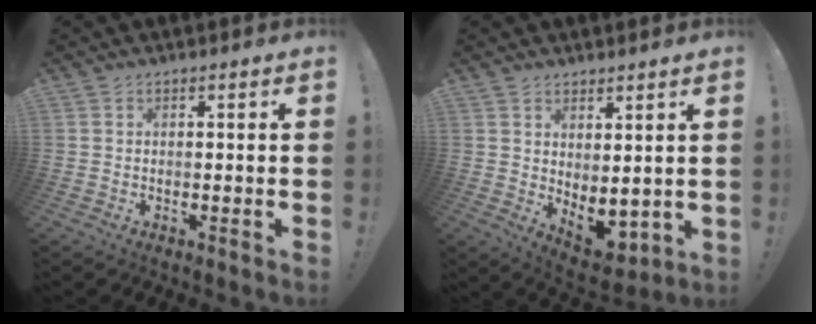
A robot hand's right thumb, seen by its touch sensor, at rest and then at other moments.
{"total": 5.6, "force": [1.3, 3.6, 4.1], "torque": [-0.041, -0.028, 0.037]}